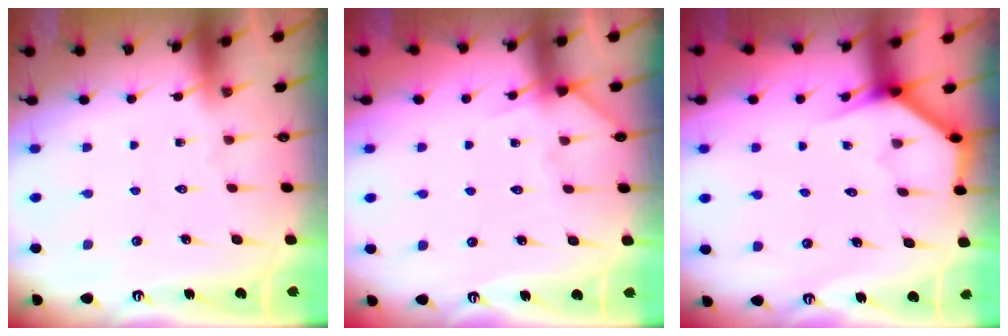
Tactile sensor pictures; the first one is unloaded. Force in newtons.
{"total": 5.3, "press": 5.3, "slide": 0.6}
{"total": 3.7, "press": 3.7, "slide": 0.3}